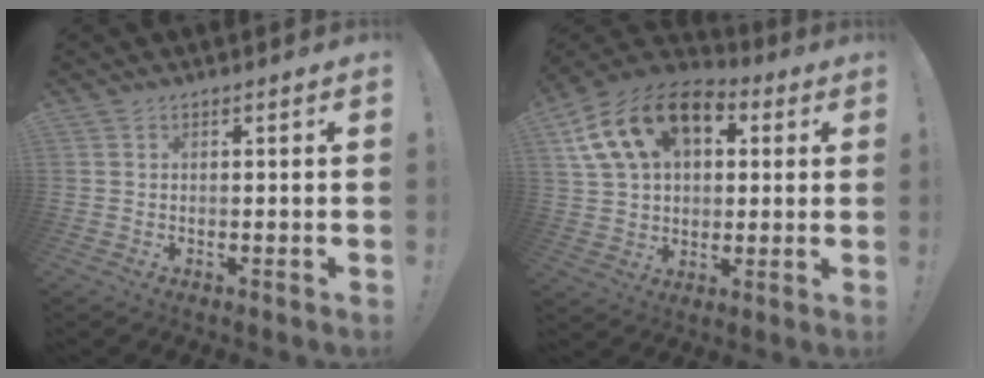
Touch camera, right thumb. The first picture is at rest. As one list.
[{"total": 19.5, "force": [7.7, 13.0, 12.2], "torque": [-0.203, -0.017, 0.142]}]